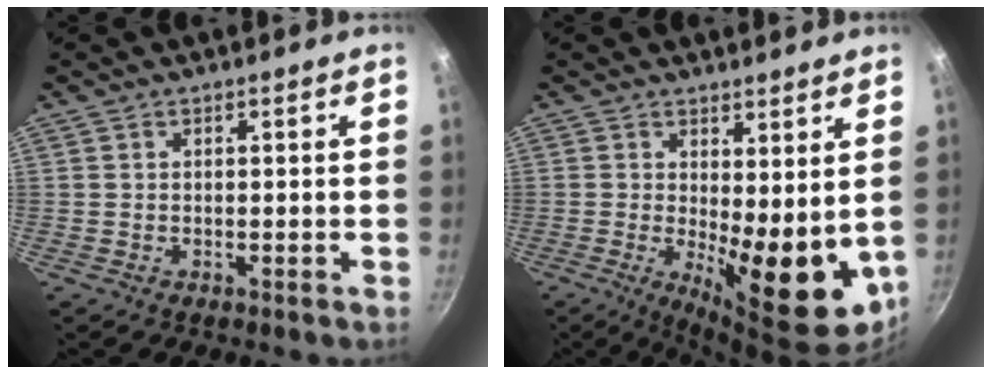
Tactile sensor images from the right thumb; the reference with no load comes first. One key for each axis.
{"total": 11.9, "fx": 0.7, "fy": 4.6, "fz": 10.9, "tx": -0.125, "ty": -0.027, "tz": 0.023}